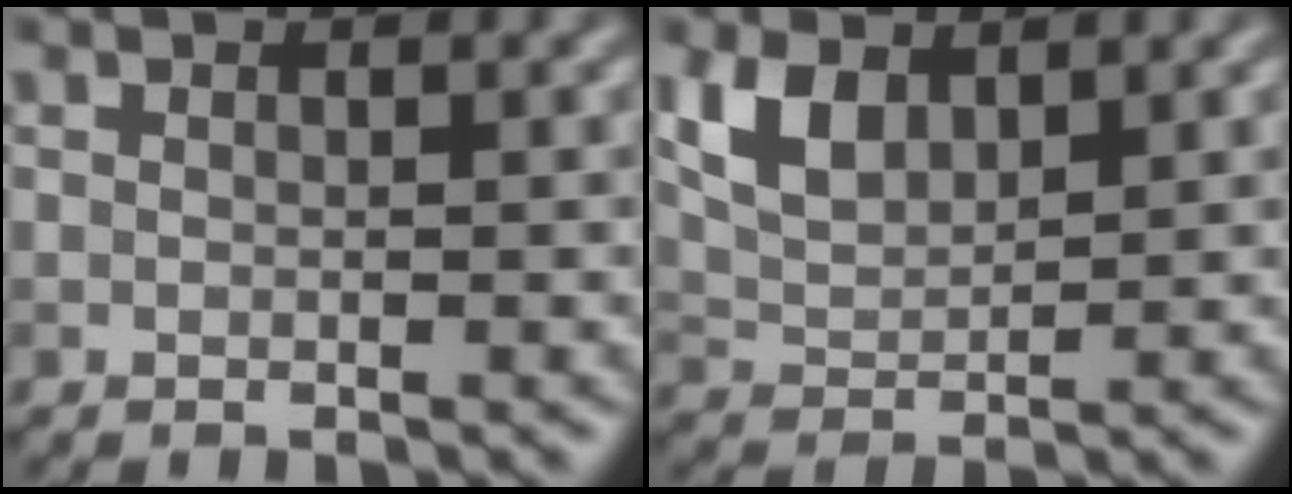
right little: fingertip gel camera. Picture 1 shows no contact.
{"total": 4.0, "force": [2.2, 2.3, 2.5], "torque": [-0.060, 0.001, 0.045]}